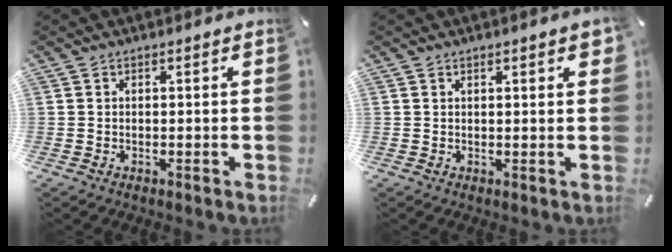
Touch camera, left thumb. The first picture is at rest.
{"total": 1.9, "force": [1.0, 0.3, 1.5], "torque": [-0.031, 0.002, 0.017]}